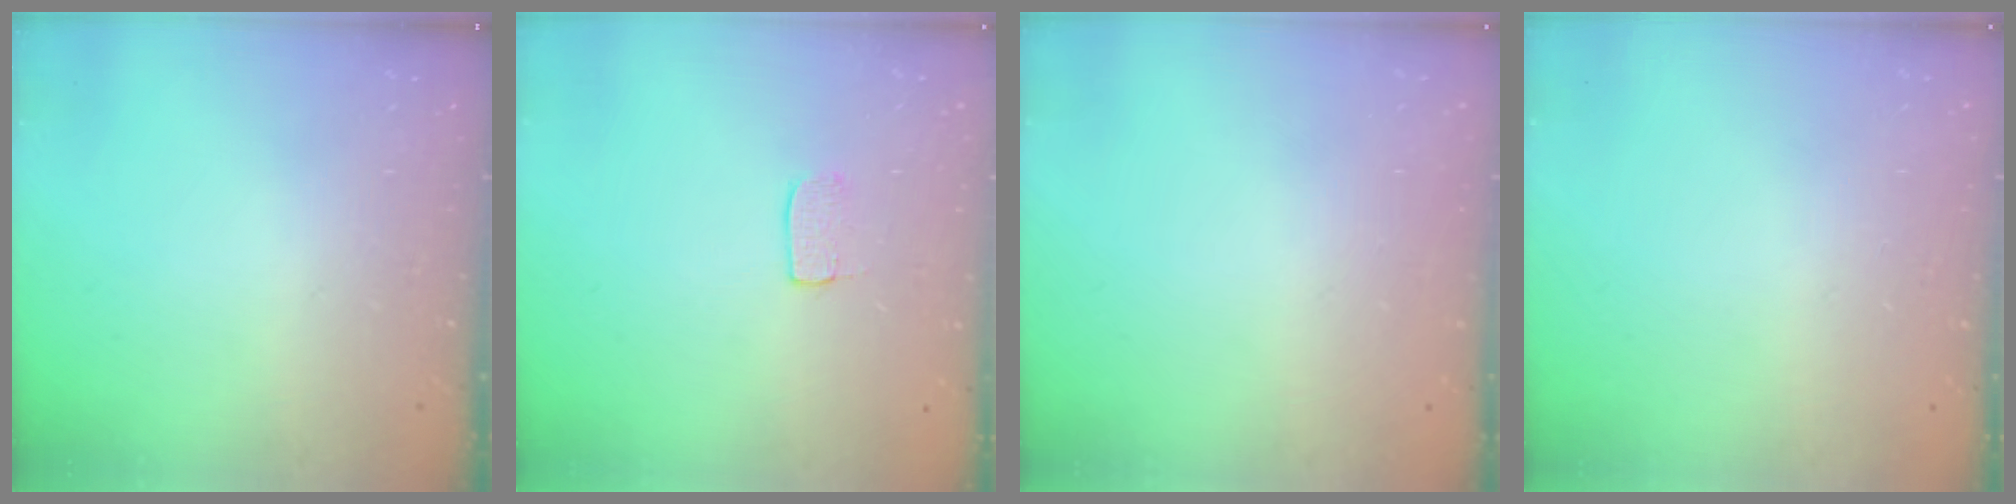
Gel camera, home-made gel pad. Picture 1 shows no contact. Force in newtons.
{"total": 5.0, "press": 5.0, "slide": 0.3}
{"total": 0.0}
{"total": 0.0}